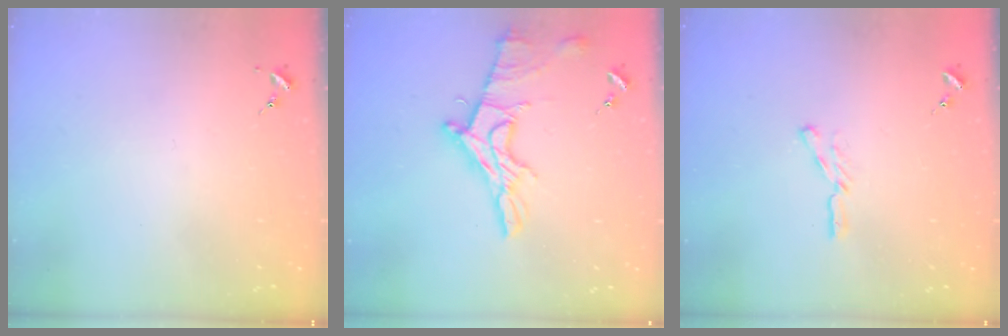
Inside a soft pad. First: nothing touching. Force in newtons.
{"total": 14.1, "press": 14.1, "slide": 1.3}
{"total": 4.7, "press": 4.7, "slide": 0.3}